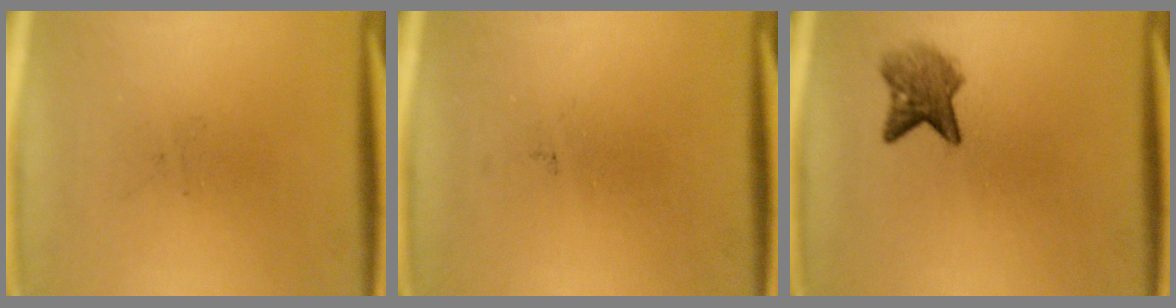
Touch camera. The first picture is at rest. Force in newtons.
{"total": 0.0}
{"total": 4.0}